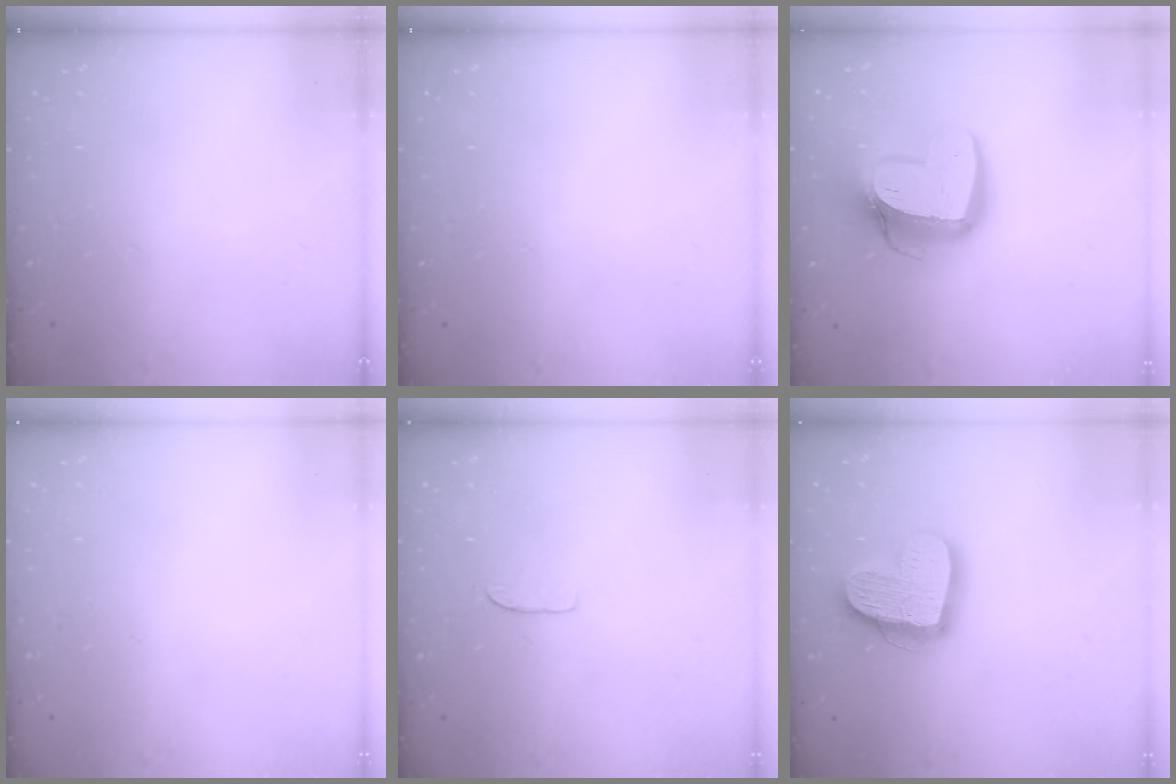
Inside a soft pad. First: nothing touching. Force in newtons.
{"total": 0.0}
{"total": 15.5, "press": 15.4, "slide": 1.8}
{"total": 0.0}
{"total": 3.6, "press": 3.6, "slide": 0.2}
{"total": 18.1, "press": 18.0, "slide": 1.8}